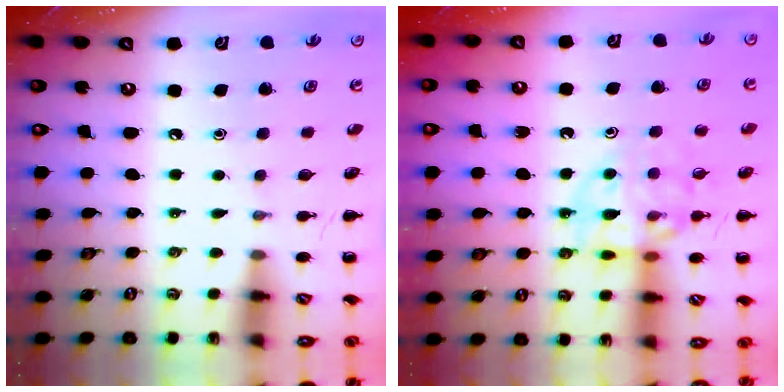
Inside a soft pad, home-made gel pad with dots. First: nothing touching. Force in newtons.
{"total": 11.8, "press": 11.6, "slide": 2.1}